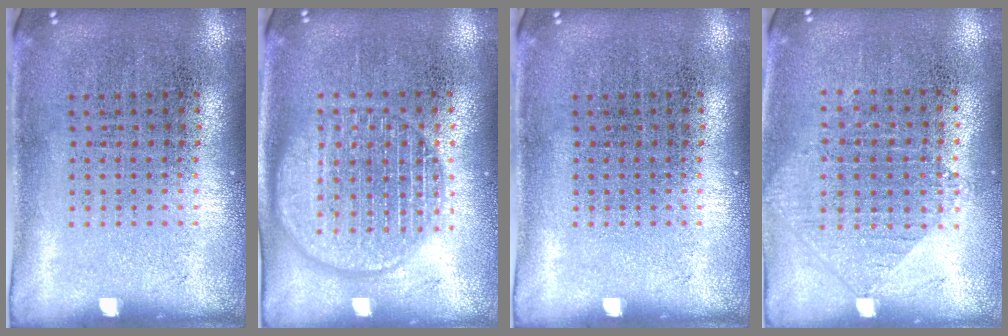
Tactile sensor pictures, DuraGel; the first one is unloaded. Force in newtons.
{"total": 2.3, "press": 2.3, "slide": 0.3}
{"total": 0.0}
{"total": 1.0, "press": 0.9, "slide": 0.3}